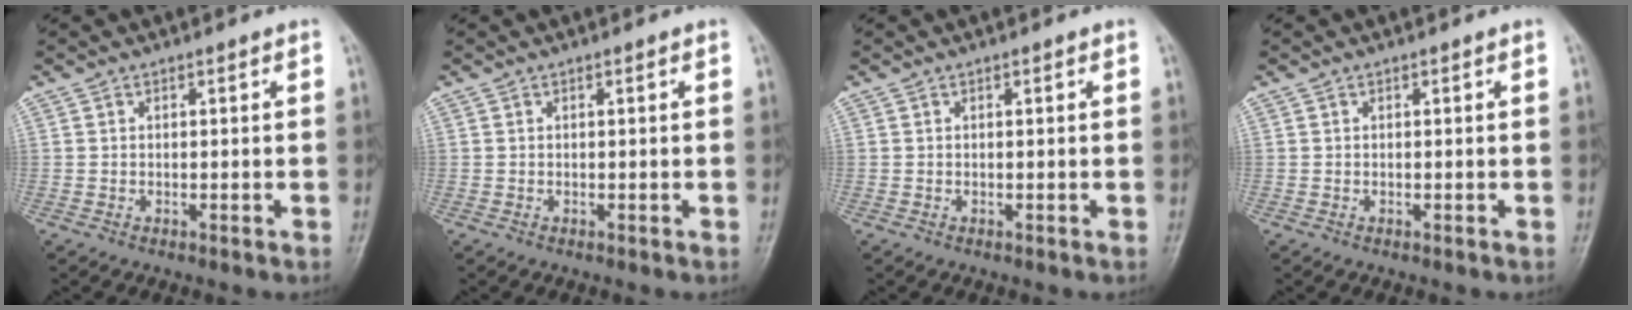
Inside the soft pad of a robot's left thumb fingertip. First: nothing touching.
{"total": 0.0}
{"total": 0.0}
{"total": 0.0}